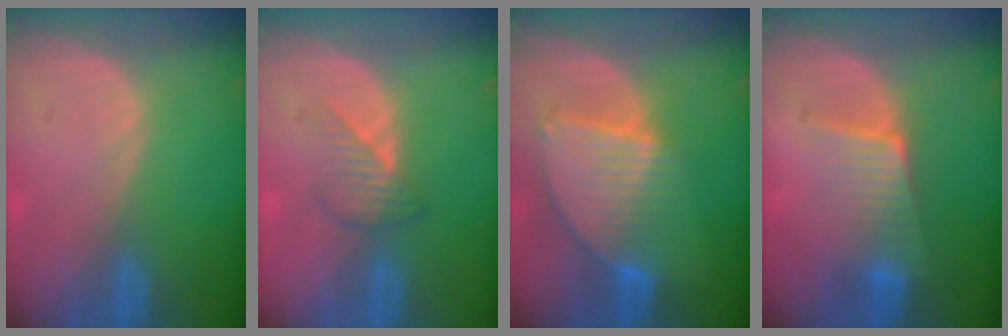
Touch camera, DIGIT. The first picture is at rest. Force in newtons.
{"total": 3.5, "press": 3.2, "slide": 1.5}
{"total": 8.7, "press": 7.5, "slide": 4.3}
{"total": 6.5, "press": 5.8, "slide": 2.9}